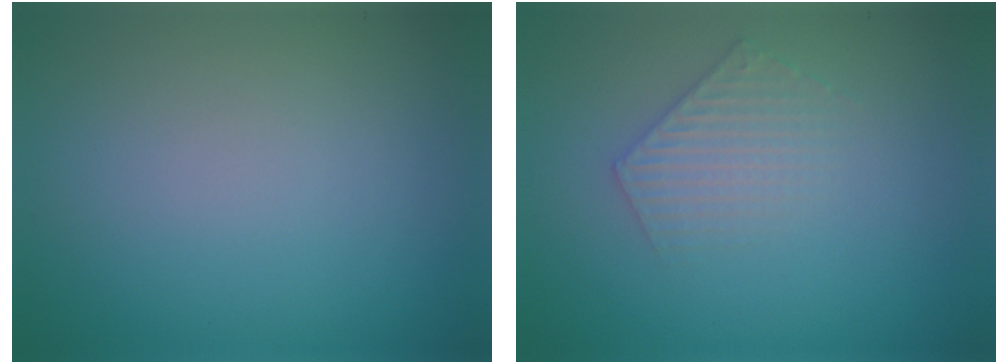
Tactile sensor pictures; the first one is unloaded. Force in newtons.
{"total": 2.2, "press": 2.1, "slide": 0.4}